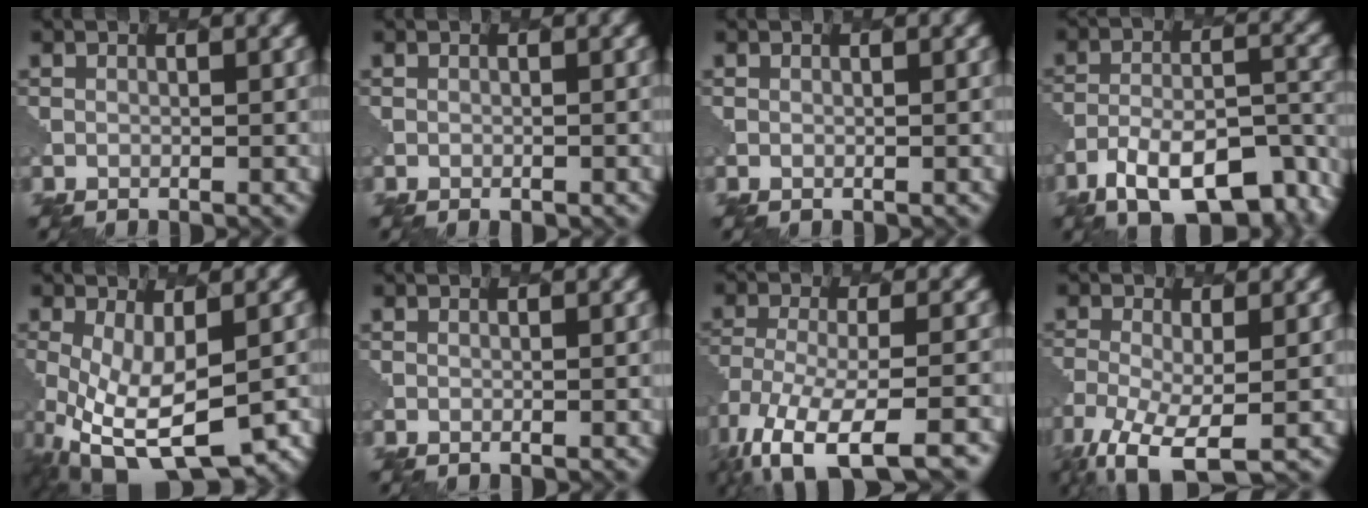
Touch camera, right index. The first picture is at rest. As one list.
[{"total": 0.6, "force": [-0.4, 0.3, 0.3], "torque": [-0.001, -0.001, -0.002]}, {"total": 0.0}, {"total": 12.0, "force": [-8.1, 4.7, 7.4], "torque": [-0.131, -0.007, -0.130]}, {"total": 11.2, "force": [-4.2, 5.3, 8.9], "torque": [-0.182, -0.044, -0.058]}, {"total": 0.0}, {"total": 12.7, "force": [-9.2, 4.5, 7.4], "torque": [-0.155, -0.033, -0.125]}, {"total": 6.8, "force": [-3.8, 2.7, 5.0], "torque": [-0.115, -0.023, -0.070]}]